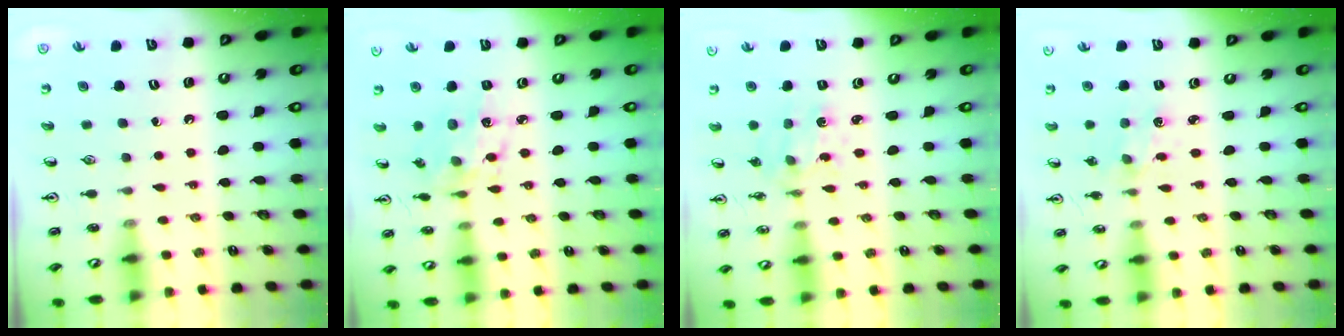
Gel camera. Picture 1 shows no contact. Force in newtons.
{"total": 8.5, "press": 8.5, "slide": 0.8}
{"total": 2.3, "press": 2.3, "slide": 0.4}
{"total": 2.7, "press": 2.7, "slide": 0.3}